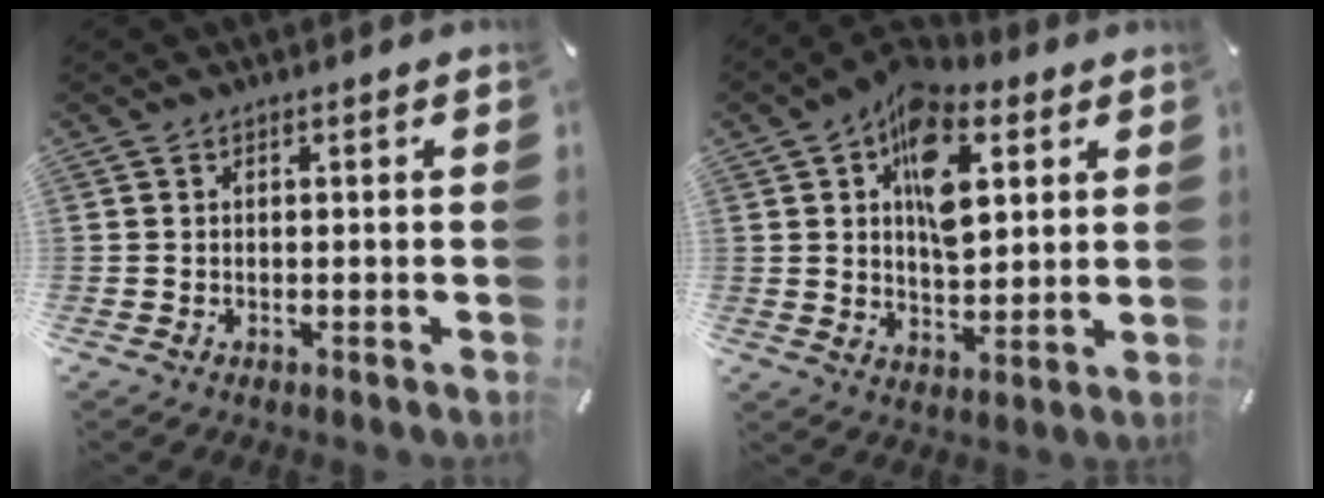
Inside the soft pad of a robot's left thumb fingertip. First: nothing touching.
{"total": 14.7, "force": [5.2, 9.0, 10.4], "torque": [-0.150, -0.010, 0.091]}